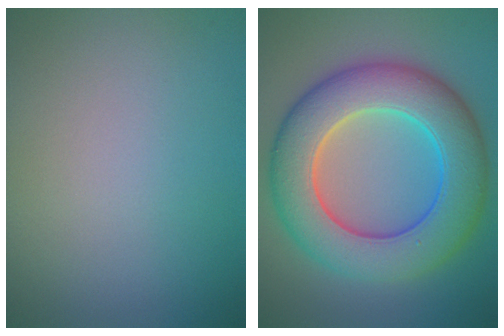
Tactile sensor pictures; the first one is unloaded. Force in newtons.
{"total": 10.4, "press": 10.4, "slide": 0.2}